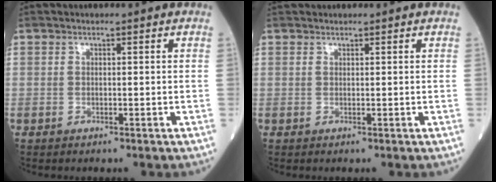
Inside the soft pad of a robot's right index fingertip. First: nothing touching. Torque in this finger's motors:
{"motor_torque": [0.21, 0.17, 0.05, 0.00]}